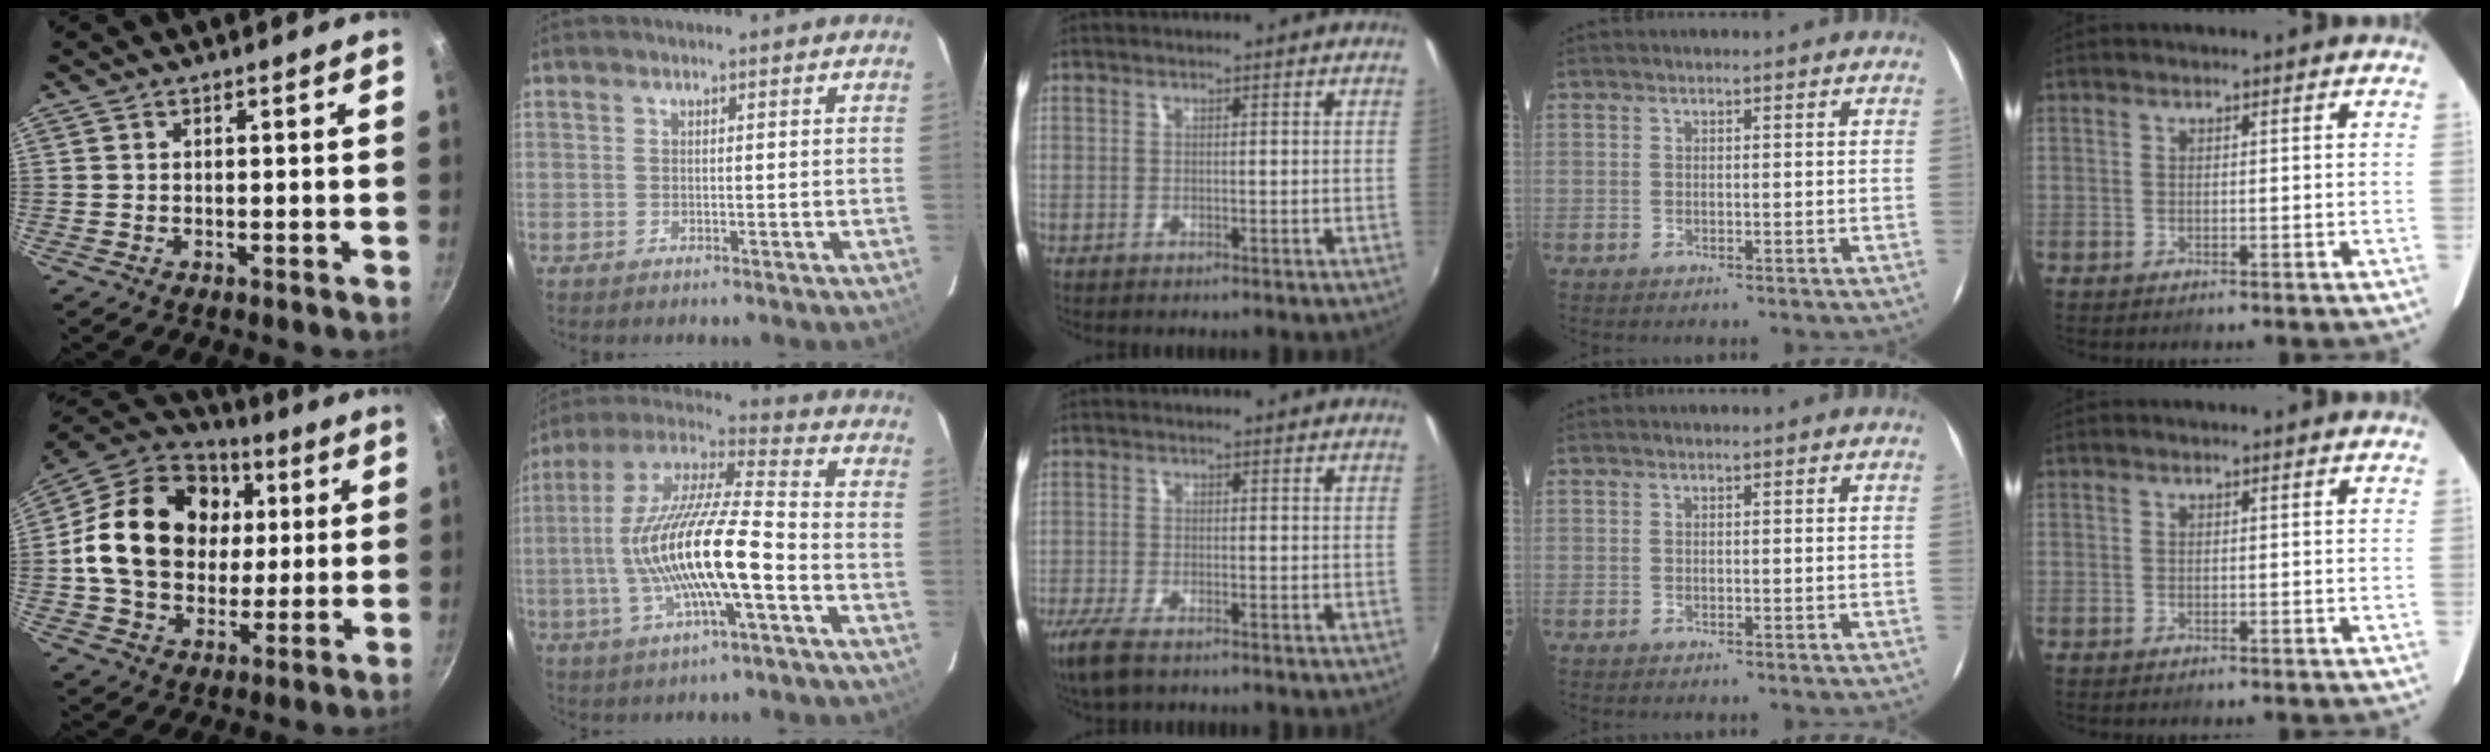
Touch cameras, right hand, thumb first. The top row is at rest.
{"thumb": {"total": 23.6, "force": [3.3, 18.3, 14.6], "torque": [-0.235, 0.022, 0.054]}, "index": {"total": 18.3, "force": [-4.4, 2.7, 17.6], "torque": [-0.339, -0.007, -0.085]}, "middle": {"total": 5.9, "force": [-4.2, 1.7, 3.8], "torque": [-0.097, -0.021, -0.081]}}